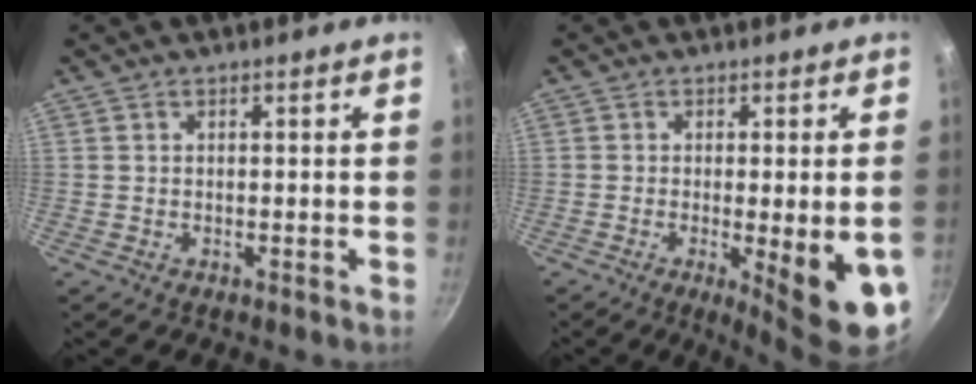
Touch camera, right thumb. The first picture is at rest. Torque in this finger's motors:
{"motor_torque": [-0.16, 0.72, 0.78, -0.33, 0.08]}